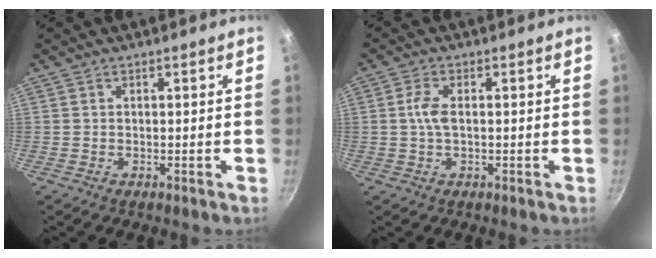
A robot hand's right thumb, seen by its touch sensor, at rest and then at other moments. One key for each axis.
{"total": 3.7, "fx": 0.1, "fy": 1.8, "fz": 3.2, "tx": -0.073, "ty": 0.007, "tz": -0.002}